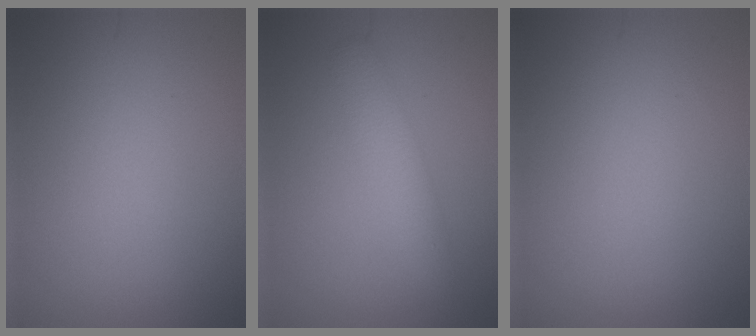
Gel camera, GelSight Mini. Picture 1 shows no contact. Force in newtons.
{"total": 2.8, "press": 2.8, "slide": 0.1}
{"total": 0.0}